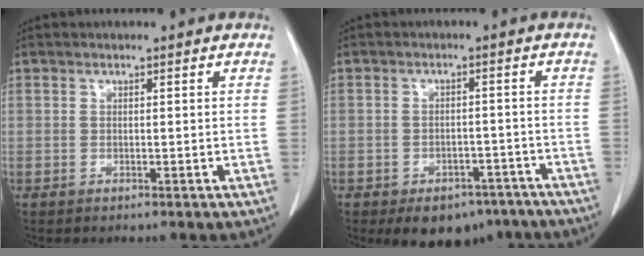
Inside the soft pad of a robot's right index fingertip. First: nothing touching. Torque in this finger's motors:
{"motor_torque": [-0.38, -0.15, -0.11, -0.07]}